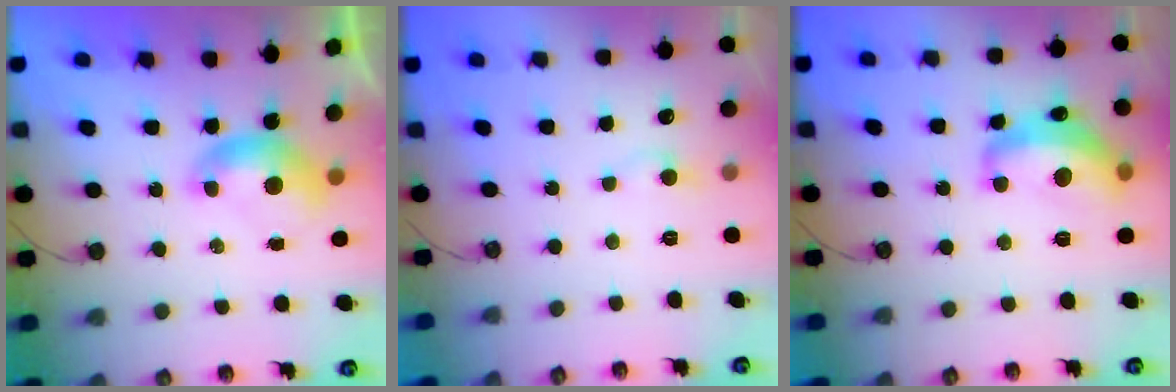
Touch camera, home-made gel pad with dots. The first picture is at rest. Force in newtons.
{"total": 1.5, "press": 1.4, "slide": 0.7}
{"total": 10.4, "press": 10.4, "slide": 0.8}